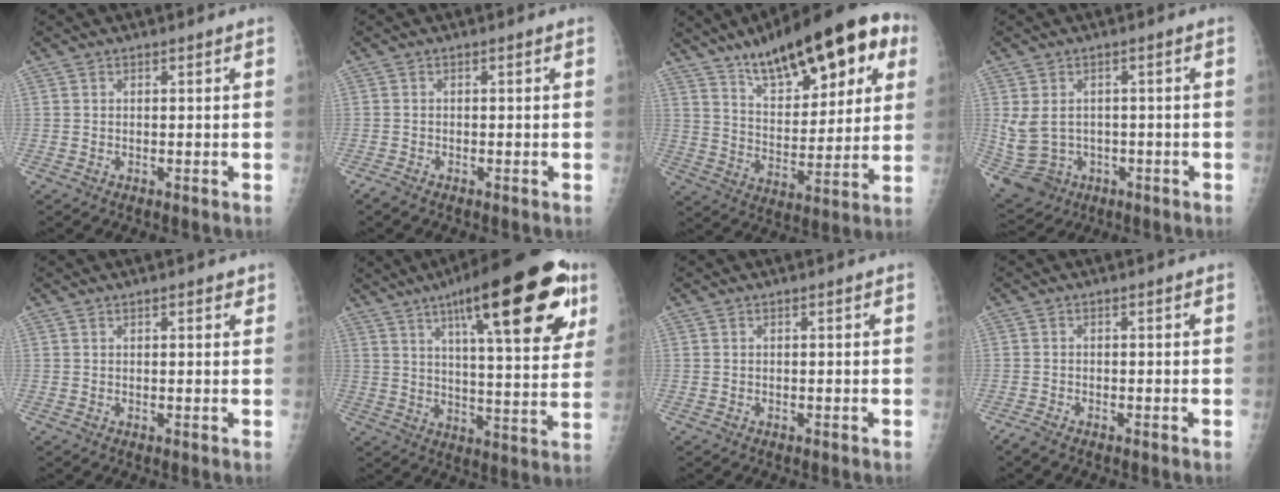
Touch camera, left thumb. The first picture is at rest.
{"total": 1.1, "force": [-1.0, 0.1, 0.3], "torque": [-0.018, -0.004, -0.024]}
{"total": 23.9, "force": [12.8, 9.2, 18.0], "torque": [-0.227, -0.026, 0.201]}
{"total": 8.4, "force": [-0.9, 7.3, 4.1], "torque": [-0.083, 0.010, 0.008]}
{"total": 1.9, "force": [1.2, 0.7, 1.3], "torque": [-0.011, -0.003, 0.013]}
{"total": 26.7, "force": [13.2, 7.0, 22.1], "torque": [-0.296, -0.022, 0.193]}
{"total": 0.0}
{"total": 1.4, "force": [-1.3, 0.0, 0.5], "torque": [-0.023, -0.003, -0.029]}